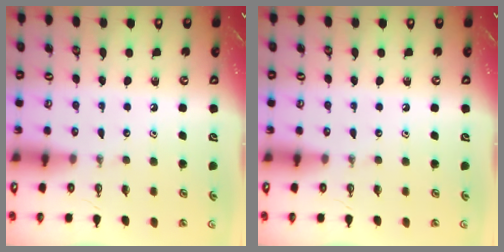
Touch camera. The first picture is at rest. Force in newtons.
{"total": 0.0}